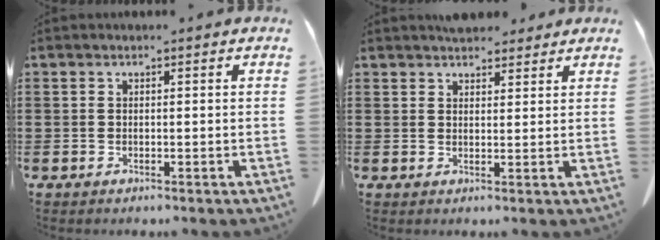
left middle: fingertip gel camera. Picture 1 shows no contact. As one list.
[{"total": 3.0, "force": [2.9, 0.8, 0.6], "torque": [-0.018, -0.005, 0.056]}]